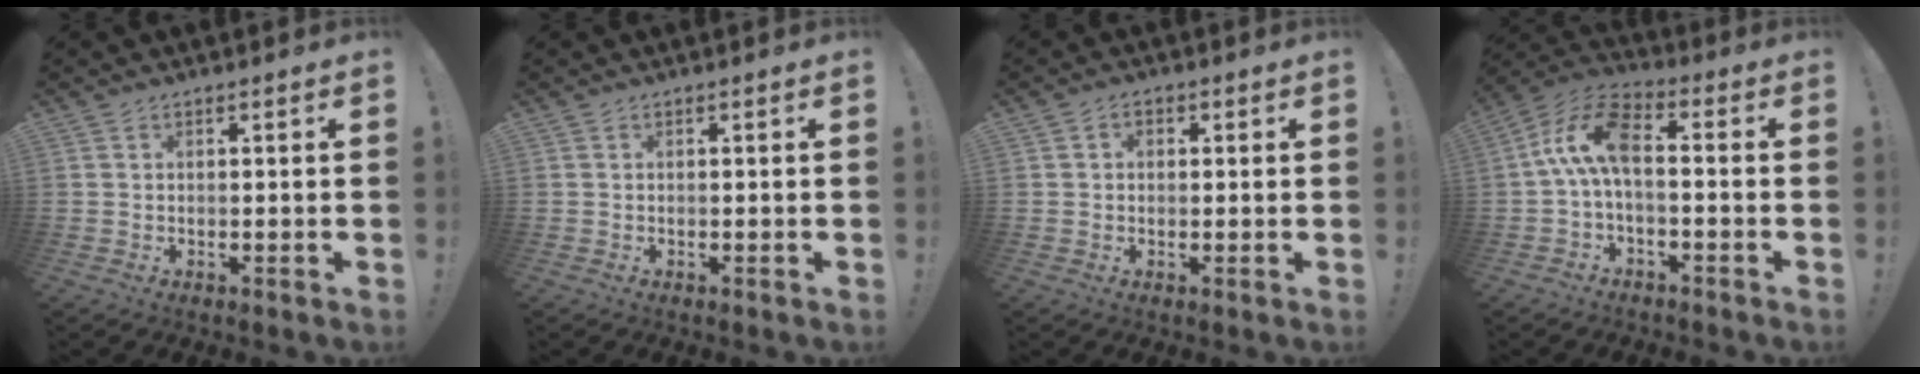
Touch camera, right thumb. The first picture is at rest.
{"total": 0.0}
{"total": 1.8, "force": [0.2, 1.5, 1.0], "torque": [-0.010, 0.004, 0.001]}
{"total": 11.0, "force": [0.0, 5.2, 9.7], "torque": [-0.188, 0.012, 0.001]}